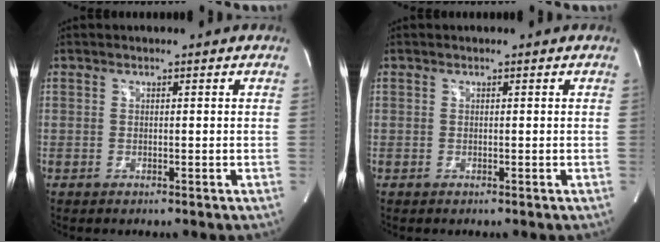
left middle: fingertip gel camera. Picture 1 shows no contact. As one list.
[{"total": 0.0}]